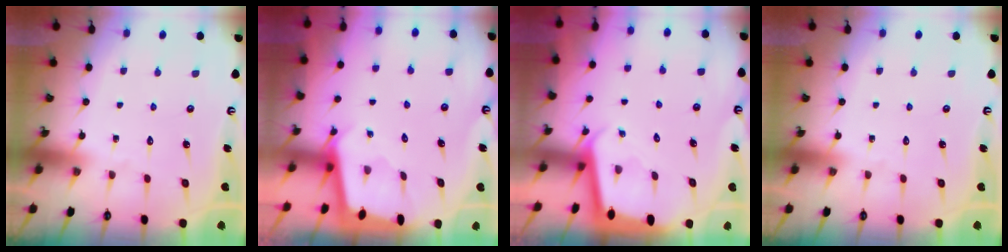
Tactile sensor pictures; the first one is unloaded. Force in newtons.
{"total": 2.0, "press": 2.0, "slide": 0.2}
{"total": 1.9, "press": 1.9, "slide": 0.1}
{"total": 0.0}